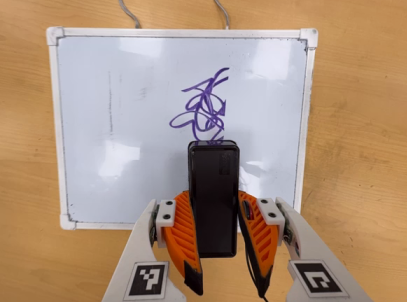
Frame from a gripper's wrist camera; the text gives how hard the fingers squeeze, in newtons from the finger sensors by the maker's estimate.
{"total": 6.6, "left": 5.2, "right": 7.9}